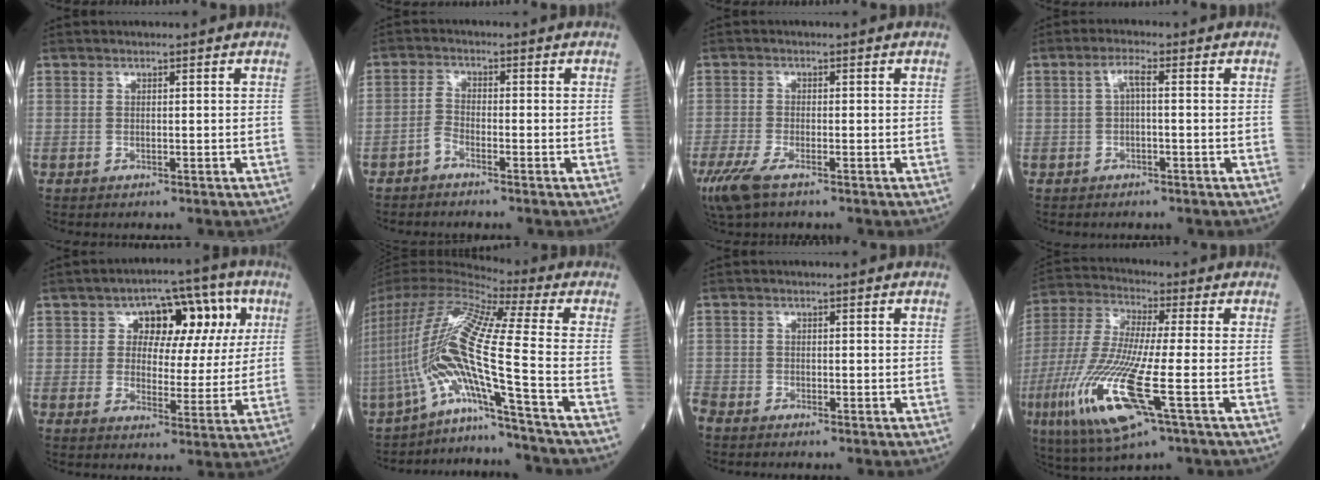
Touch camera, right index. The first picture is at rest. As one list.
[{"total": 2.0, "force": [-1.7, 0.3, 1.0], "torque": [-0.028, -0.002, -0.037]}, {"total": 5.9, "force": [-3.8, 1.5, 4.2], "torque": [-0.094, -0.018, -0.071]}, {"total": 2.4, "force": [0.1, 0.4, 2.4], "torque": [-0.047, 0.010, 0.002]}, {"total": 11.1, "force": [3.4, 6.6, 8.3], "torque": [-0.094, 0.039, 0.047]}, {"total": 18.7, "force": [-7.5, -1.9, 17.0], "torque": [-0.360, 0.018, -0.141]}, {"total": 2.4, "force": [-2.2, 0.7, 0.4], "torque": [-0.011, -0.005, -0.043]}, {"total": 17.1, "force": [-5.7, 2.0, 16.0], "torque": [-0.357, -0.031, -0.108]}]